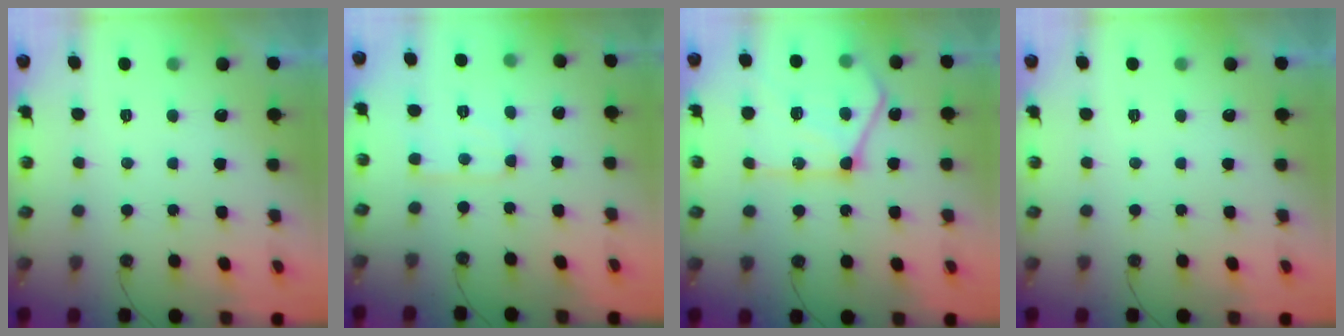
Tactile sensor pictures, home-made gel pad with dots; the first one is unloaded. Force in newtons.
{"total": 5.1, "press": 5.0, "slide": 0.3}
{"total": 20.6, "press": 20.5, "slide": 2.2}
{"total": 0.0}